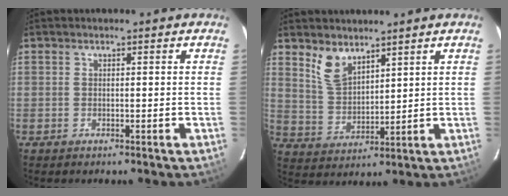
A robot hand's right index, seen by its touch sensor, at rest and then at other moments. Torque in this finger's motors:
{"motor_torque": [0.57, 0.57, 0.09, 0.04]}